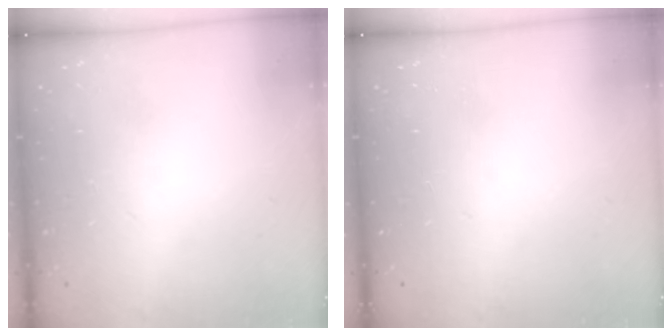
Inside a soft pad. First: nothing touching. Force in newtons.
{"total": 0.0}